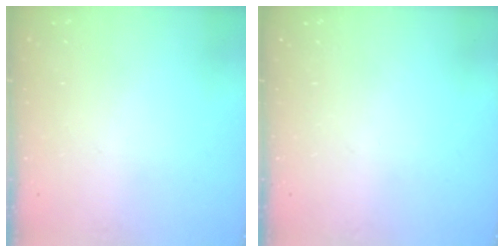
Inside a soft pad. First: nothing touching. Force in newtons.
{"total": 0.0}